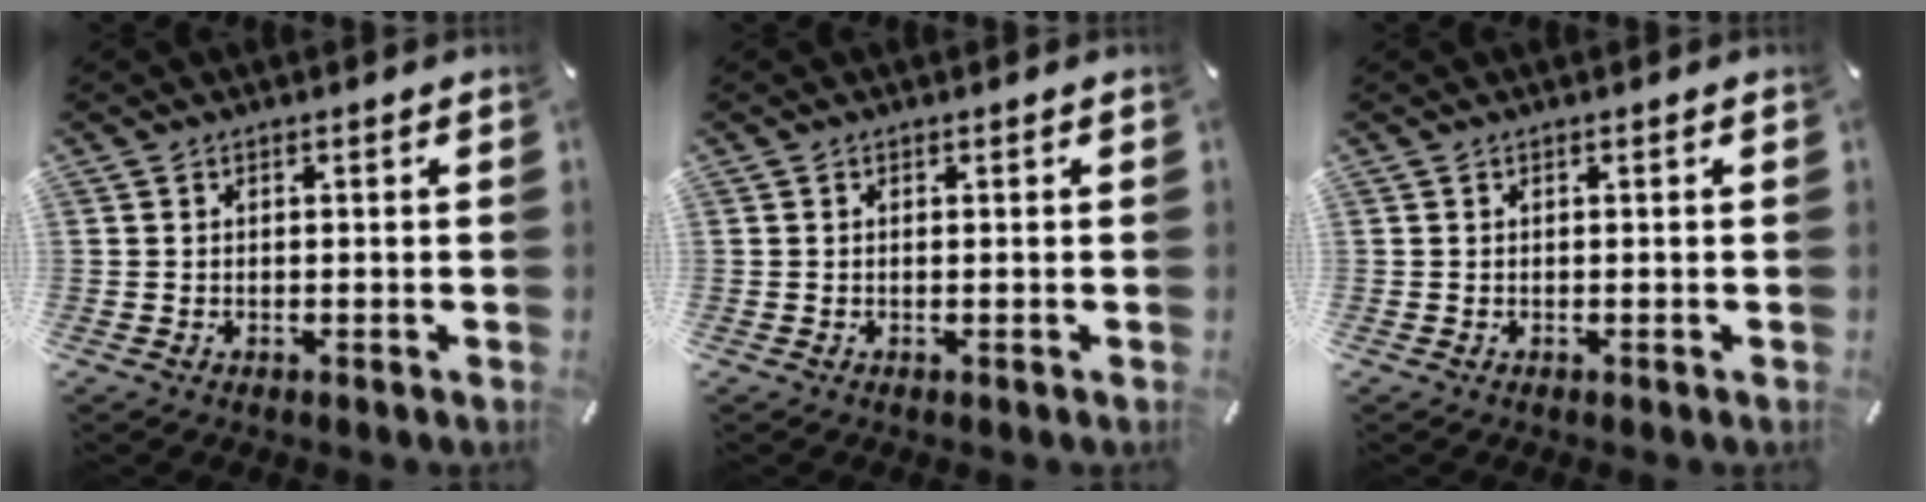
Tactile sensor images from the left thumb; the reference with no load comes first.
{"total": 0.0}
{"total": 0.0}